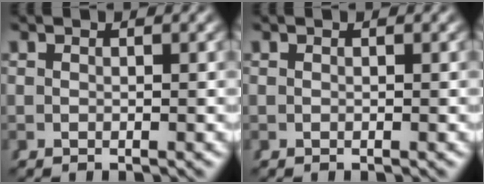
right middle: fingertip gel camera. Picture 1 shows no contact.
{"total": 0.0}